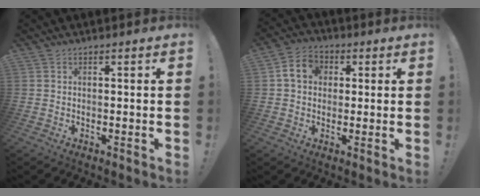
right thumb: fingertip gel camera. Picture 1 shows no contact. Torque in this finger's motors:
{"motor_torque": [0.95, 1.37, 0.49, -0.44, 0.21]}